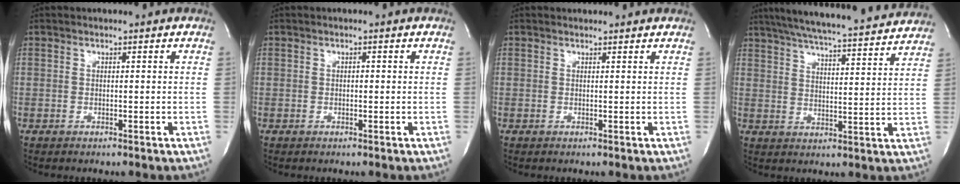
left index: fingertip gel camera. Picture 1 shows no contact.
{"total": 0.5, "force": [-0.1, 0.3, 0.4], "torque": [-0.006, 0.000, -0.003]}
{"total": 1.6, "force": [1.5, 0.3, 0.0], "torque": [-0.012, 0.007, 0.015]}
{"total": 23.3, "force": [21.0, 1.6, 9.9], "torque": [-0.169, -0.001, 0.279]}